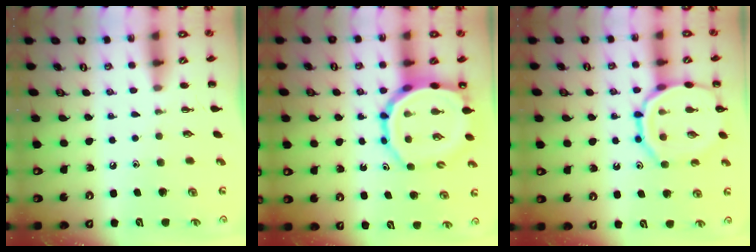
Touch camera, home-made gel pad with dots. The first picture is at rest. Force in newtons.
{"total": 13.1, "press": 12.6, "slide": 3.4}
{"total": 15.2, "press": 15.1, "slide": 1.3}